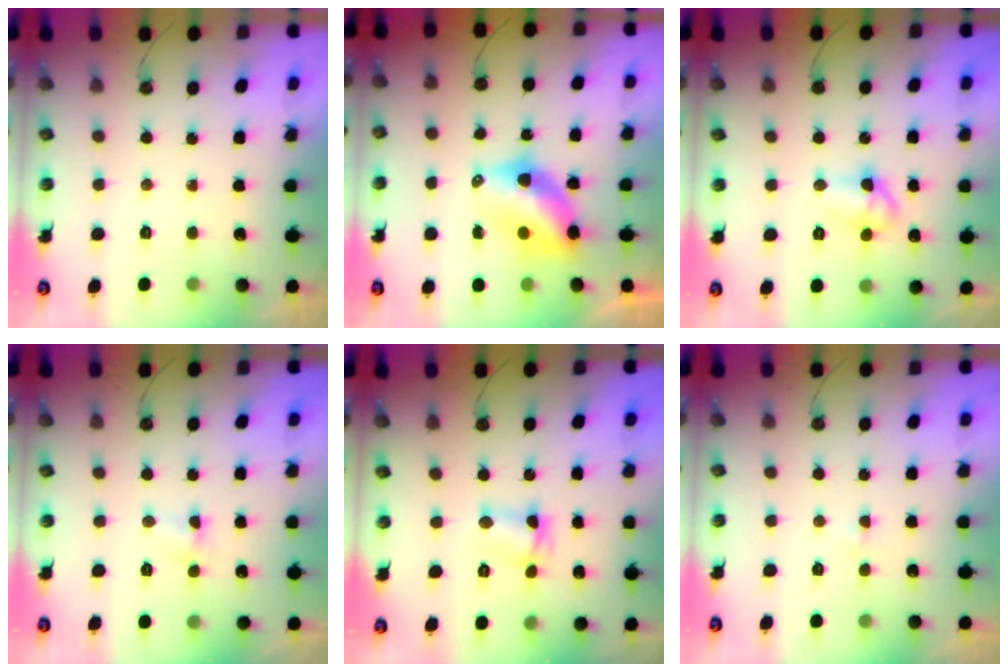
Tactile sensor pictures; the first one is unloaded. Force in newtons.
{"total": 7.7, "press": 7.7, "slide": 0.6}
{"total": 8.2, "press": 8.2, "slide": 0.9}
{"total": 4.7, "press": 4.6, "slide": 0.6}
{"total": 4.7, "press": 4.6, "slide": 1.3}
{"total": 2.3, "press": 2.3, "slide": 0.4}